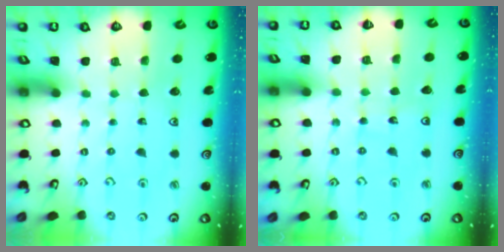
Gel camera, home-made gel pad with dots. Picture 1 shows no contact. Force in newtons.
{"total": 3.8, "press": 3.7, "slide": 0.4}